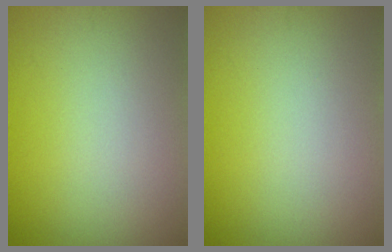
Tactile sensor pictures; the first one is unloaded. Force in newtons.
{"total": 0.0}